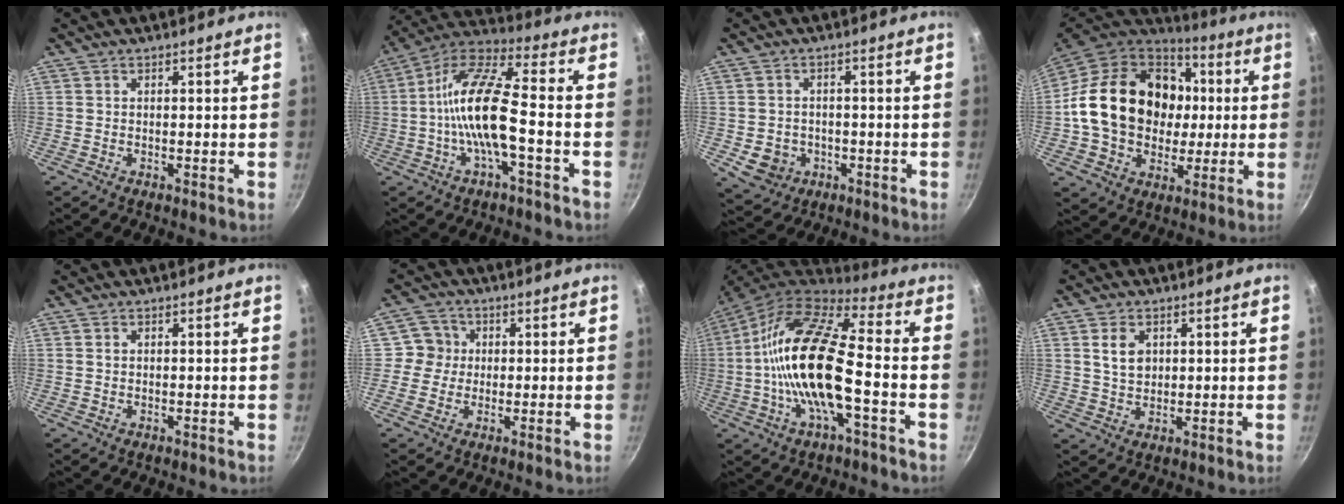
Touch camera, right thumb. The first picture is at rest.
{"total": 14.7, "force": [-2.8, 4.5, 13.7], "torque": [-0.261, 0.039, -0.071]}
{"total": 5.9, "force": [-1.6, 5.1, 2.7], "torque": [-0.033, 0.014, -0.010]}
{"total": 25.0, "force": [1.6, 19.7, 15.3], "torque": [-0.240, 0.029, 0.032]}
{"total": 0.7, "force": [0.2, 0.6, 0.3], "torque": [-0.006, 0.003, 0.004]}
{"total": 4.9, "force": [0.4, 4.8, 0.7], "torque": [0.022, 0.008, -0.007]}
{"total": 20.0, "force": [-3.4, 7.3, 18.3], "torque": [-0.349, 0.038, -0.082]}
{"total": 5.2, "force": [1.5, 3.8, 3.2], "torque": [-0.044, -0.008, 0.032]}